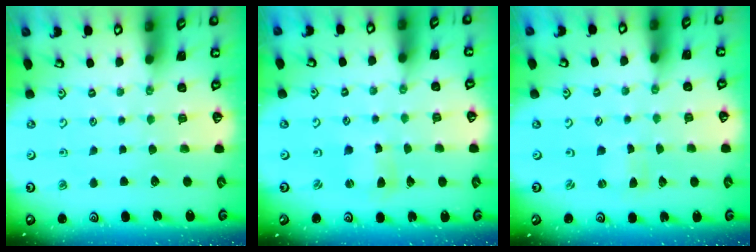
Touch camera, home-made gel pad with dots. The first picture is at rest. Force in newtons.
{"total": 2.2, "press": 2.2, "slide": 0.3}
{"total": 0.0}